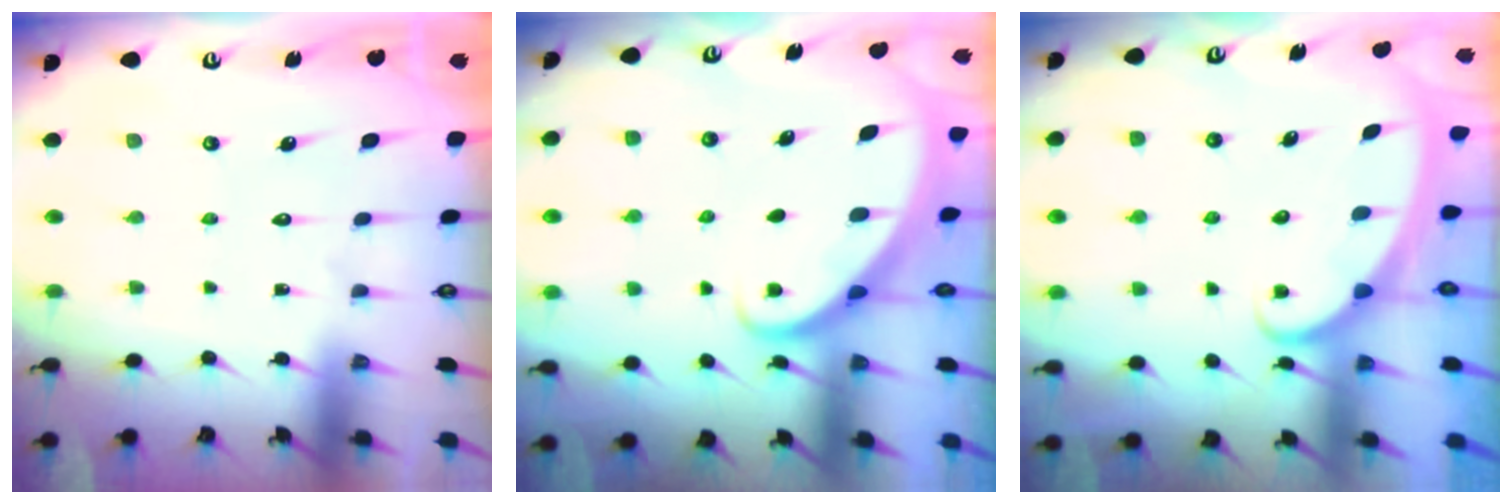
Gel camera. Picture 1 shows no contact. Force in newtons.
{"total": 2.5, "press": 2.5, "slide": 0.2}
{"total": 2.5, "press": 2.5, "slide": 0.3}